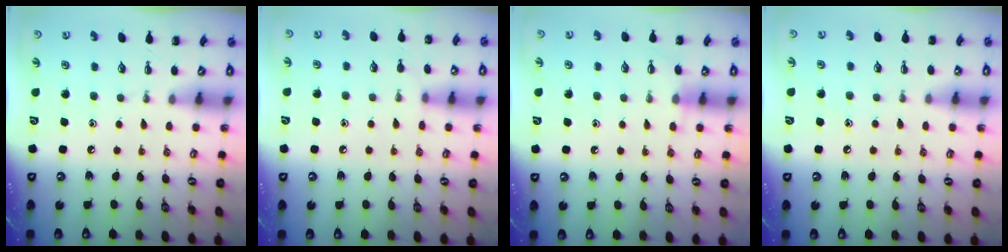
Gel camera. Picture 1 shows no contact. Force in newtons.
{"total": 5.5, "press": 5.1, "slide": 2.1}
{"total": 6.0, "press": 5.6, "slide": 2.0}
{"total": 6.6, "press": 6.4, "slide": 1.6}